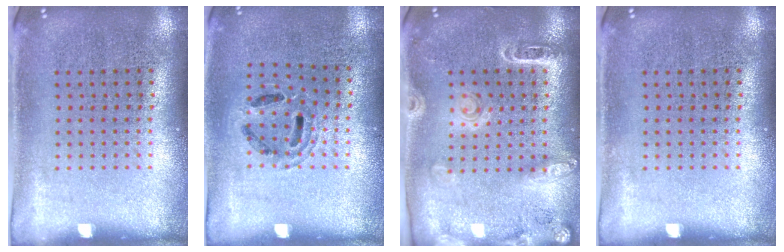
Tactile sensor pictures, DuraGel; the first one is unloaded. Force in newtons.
{"total": 0.9, "press": 0.9, "slide": 0.1}
{"total": 1.8, "press": 1.7, "slide": 0.4}
{"total": 0.0}